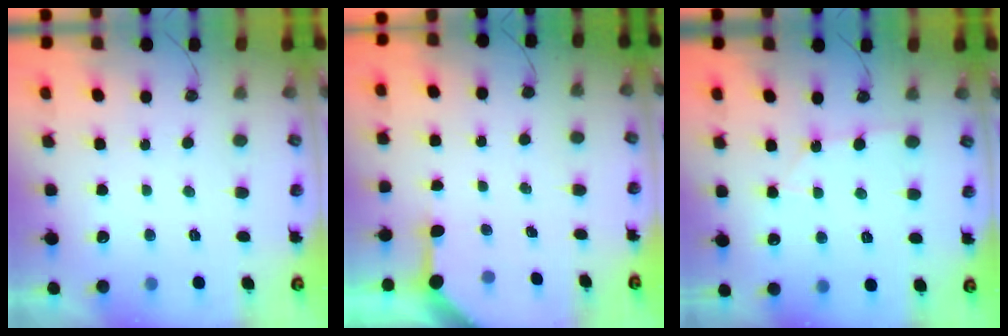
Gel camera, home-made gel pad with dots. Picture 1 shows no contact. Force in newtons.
{"total": 3.3, "press": 3.3, "slide": 0.3}
{"total": 4.4, "press": 4.3, "slide": 0.7}